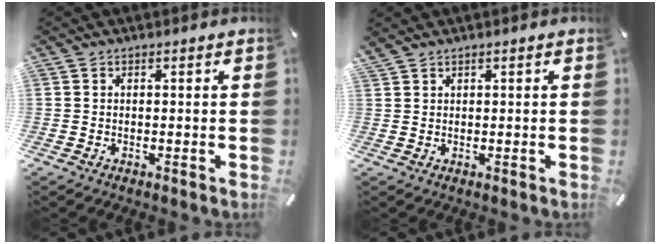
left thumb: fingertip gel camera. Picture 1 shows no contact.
{"total": 0.8, "force": [0.8, 0.1, 0.3], "torque": [-0.006, -0.002, 0.014]}